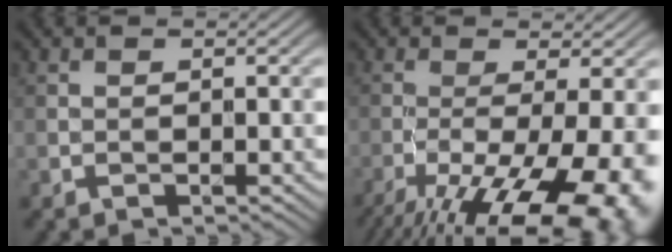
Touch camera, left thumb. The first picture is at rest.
{"total": 16.5, "force": [-8.1, 4.9, 13.5], "torque": [-0.207, -0.025, -0.107]}